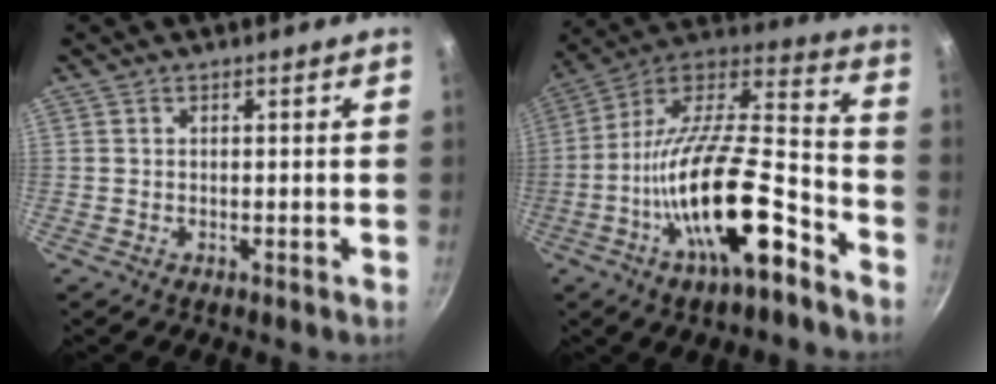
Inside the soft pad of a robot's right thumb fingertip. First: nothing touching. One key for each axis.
{"total": 23.9, "fx": -10.4, "fy": 8.2, "fz": 19.8, "tx": -0.318, "ty": 0.054, "tz": -0.191}